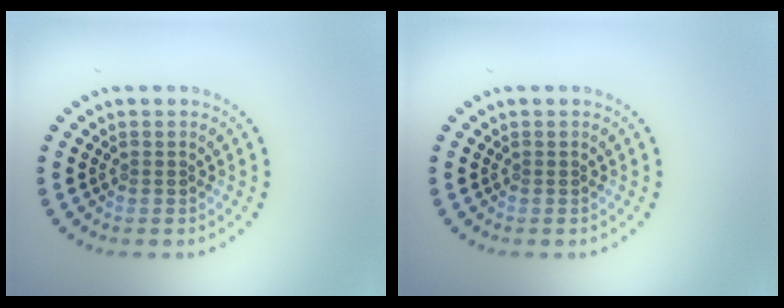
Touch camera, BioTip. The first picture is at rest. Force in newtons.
{"total": 0.0}